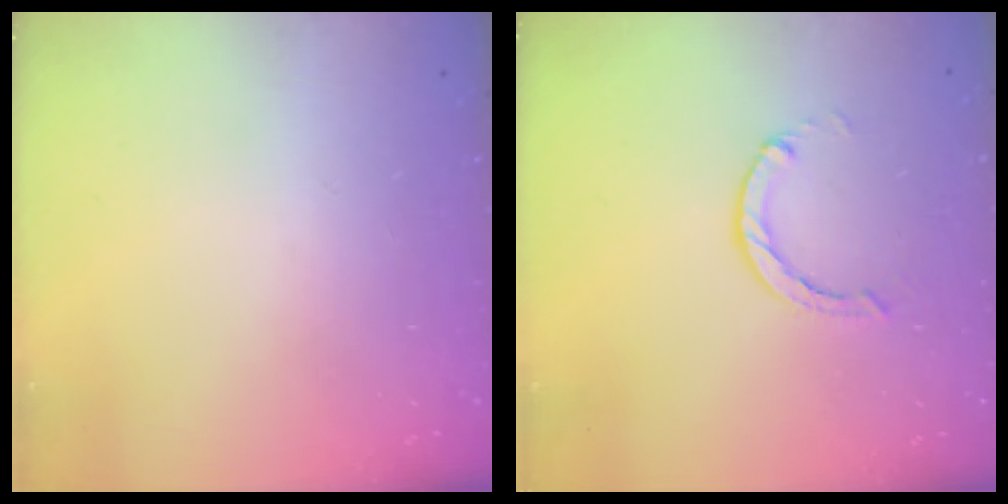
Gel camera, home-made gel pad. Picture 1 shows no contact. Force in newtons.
{"total": 0.0}